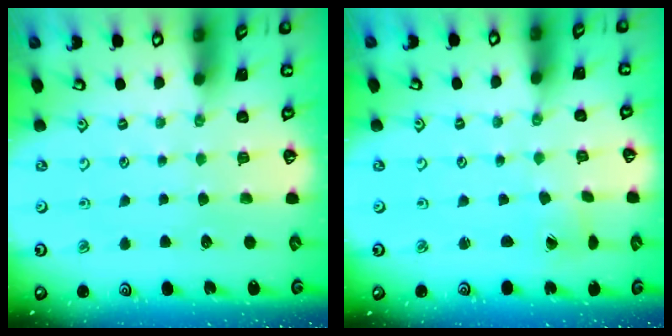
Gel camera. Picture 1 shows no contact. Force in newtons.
{"total": 0.5, "press": 0.5, "slide": 0.1}